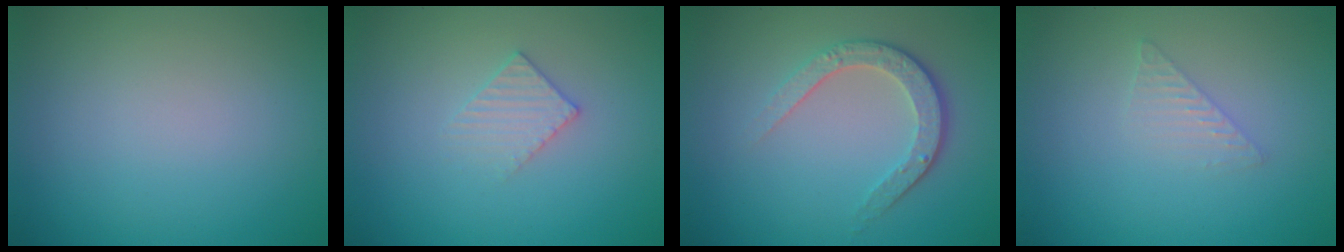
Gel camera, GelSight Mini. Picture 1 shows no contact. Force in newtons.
{"total": 1.9, "press": 1.9, "slide": 0.2}
{"total": 3.3, "press": 2.6, "slide": 2.1}
{"total": 1.4, "press": 1.4, "slide": 0.1}